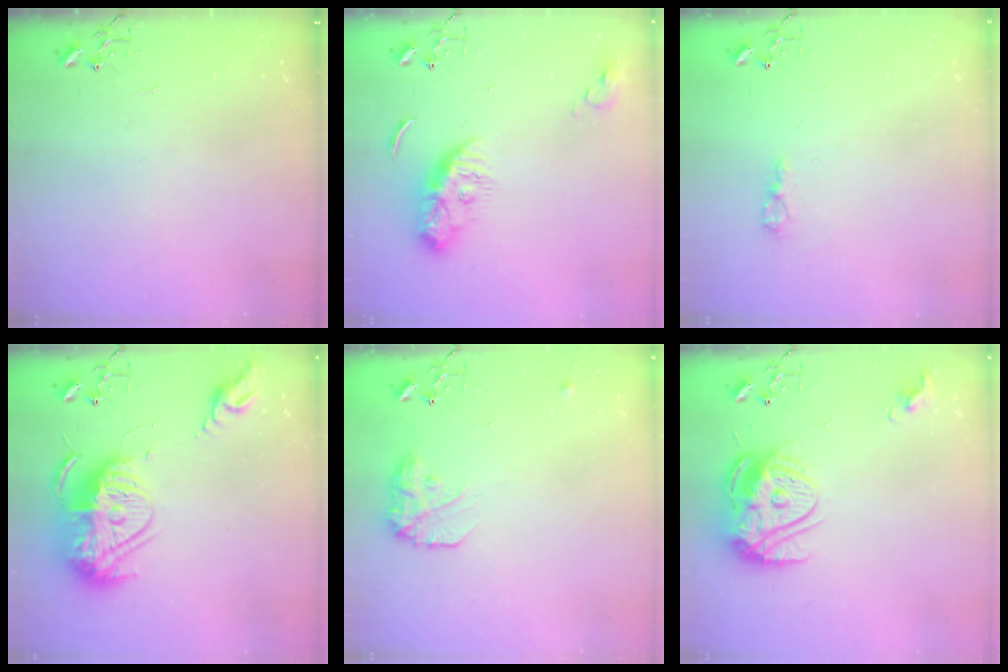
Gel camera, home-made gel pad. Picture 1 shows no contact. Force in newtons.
{"total": 10.6, "press": 10.6, "slide": 0.1}
{"total": 4.6, "press": 4.5, "slide": 0.6}
{"total": 19.8, "press": 19.7, "slide": 2.1}
{"total": 11.4, "press": 11.4, "slide": 0.6}
{"total": 15.9, "press": 15.8, "slide": 1.6}